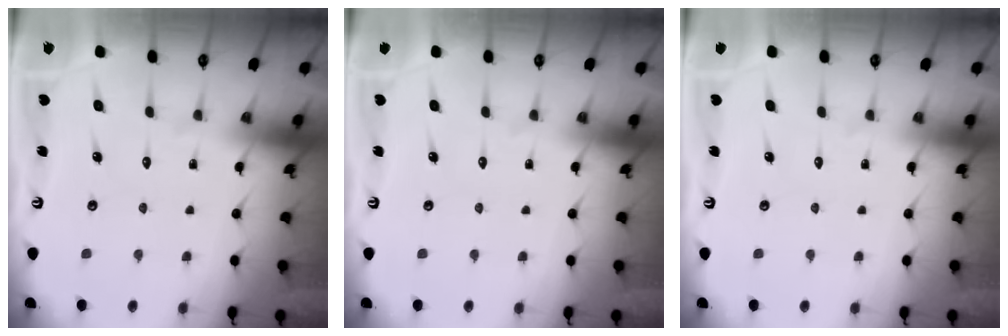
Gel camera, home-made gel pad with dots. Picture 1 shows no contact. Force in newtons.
{"total": 0.0}
{"total": 0.0}